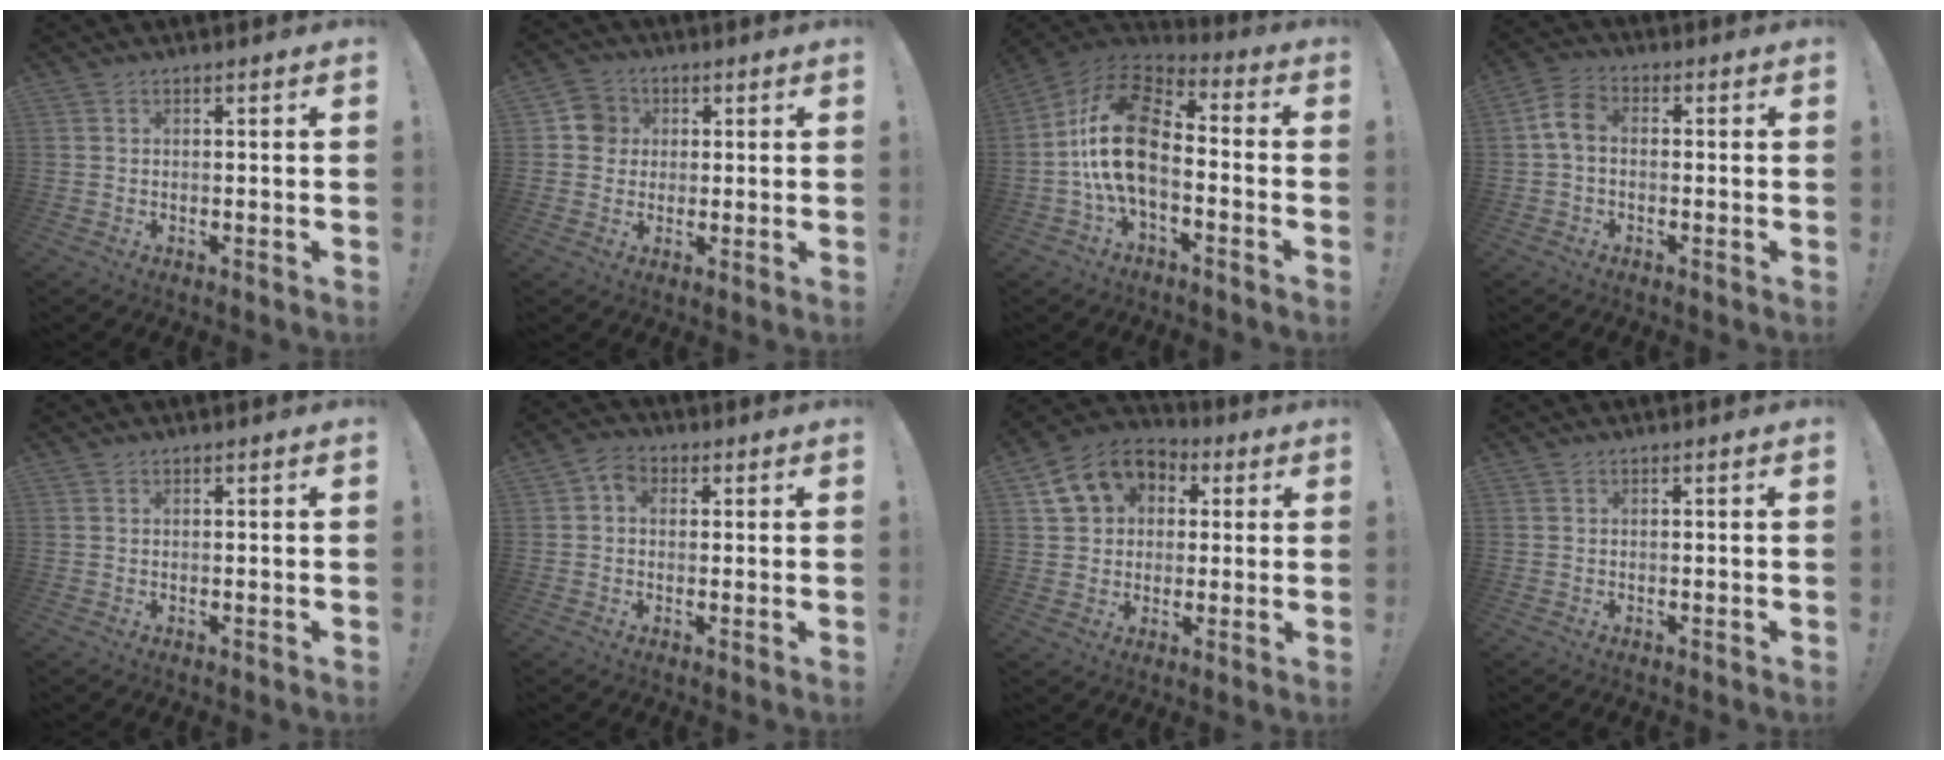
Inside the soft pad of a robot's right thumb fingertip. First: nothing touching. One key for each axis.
{"total": 6.8, "fx": 1.0, "fy": 6.5, "fz": 1.7, "tx": -0.018, "ty": 0.005, "tz": 0.021}
{"total": 18.1, "fx": -1.2, "fy": 10.6, "fz": 14.7, "tx": -0.278, "ty": 0.019, "tz": -0.017}
{"total": 6.0, "fx": 0.1, "fy": 4.1, "fz": 4.3, "tx": -0.087, "ty": 0.012, "tz": 0.006}
{"total": 0.0}
{"total": 4.5, "fx": 0.6, "fy": 3.7, "fz": 2.5, "tx": -0.042, "ty": 0.008, "tz": 0.013}
{"total": 13.3, "fx": 4.8, "fy": 10.8, "fz": 6.1, "tx": -0.086, "ty": -0.011, "tz": 0.096}
{"total": 0.0}